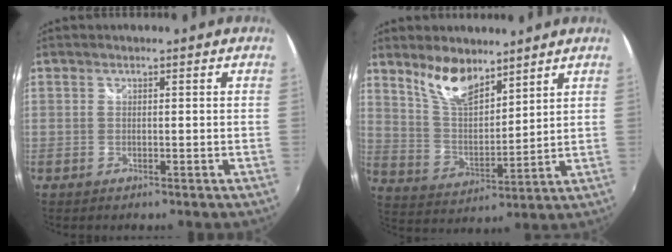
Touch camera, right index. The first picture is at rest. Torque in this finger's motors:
{"motor_torque": [0.52, 0.43, 0.23, 0.07]}